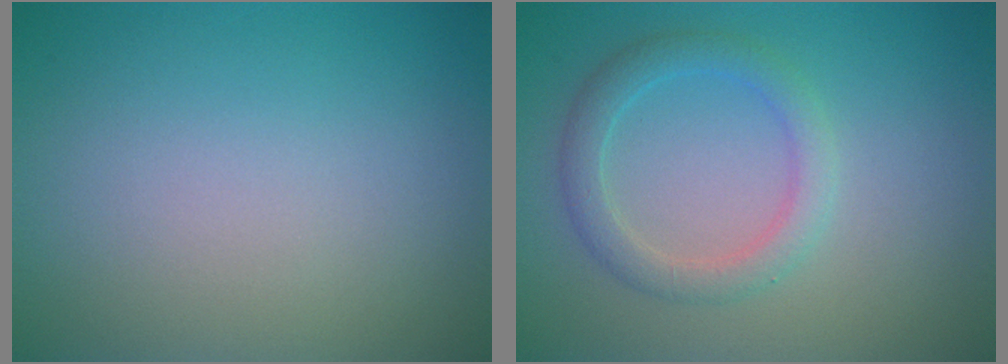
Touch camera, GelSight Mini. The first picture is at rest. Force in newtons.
{"total": 2.7, "press": 2.7, "slide": 0.1}